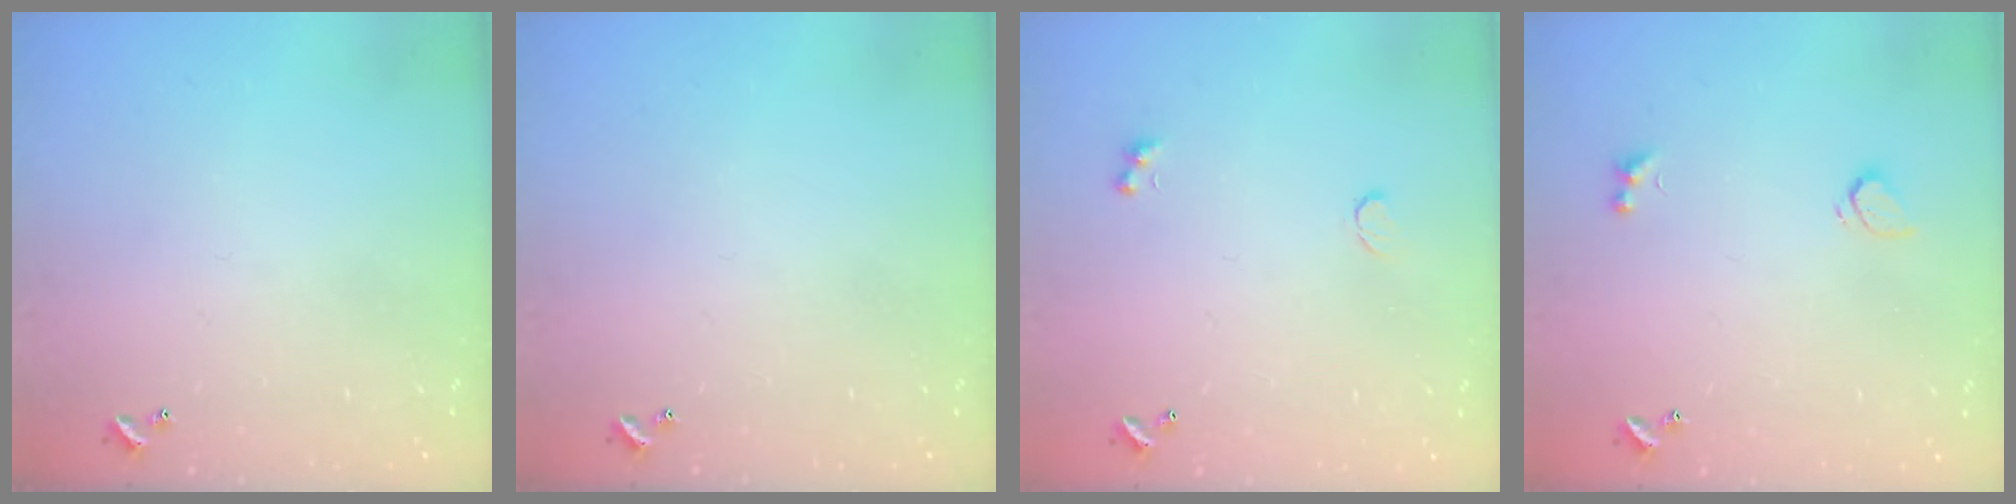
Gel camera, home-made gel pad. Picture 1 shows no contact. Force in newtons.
{"total": 0.0}
{"total": 0.6, "press": 0.4, "slide": 0.4}
{"total": 2.1, "press": 1.8, "slide": 1.2}